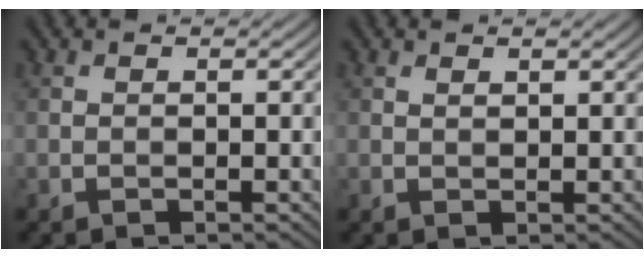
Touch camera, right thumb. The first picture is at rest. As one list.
[{"total": 0.9, "force": [0.7, 0.1, 0.5], "torque": [-0.011, 0.000, 0.013]}]